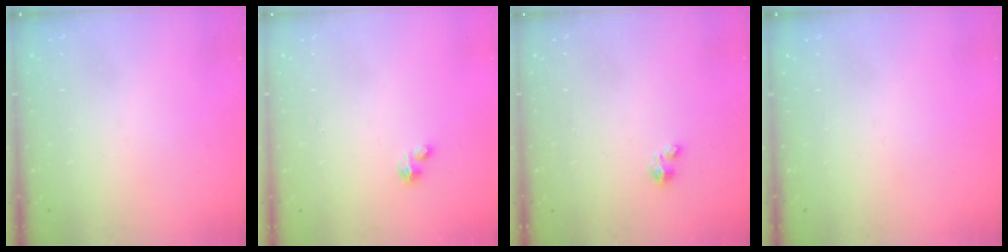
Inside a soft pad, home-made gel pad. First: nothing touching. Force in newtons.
{"total": 0.9, "press": 0.9, "slide": 0.3}
{"total": 1.5, "press": 1.5, "slide": 0.1}
{"total": 0.0}